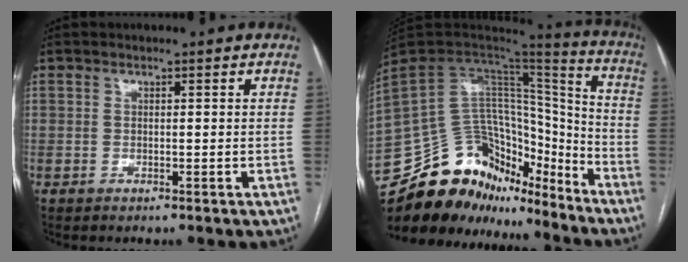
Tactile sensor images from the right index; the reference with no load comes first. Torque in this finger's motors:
{"motor_torque": [0.22, -0.34, 0.06, -0.05]}